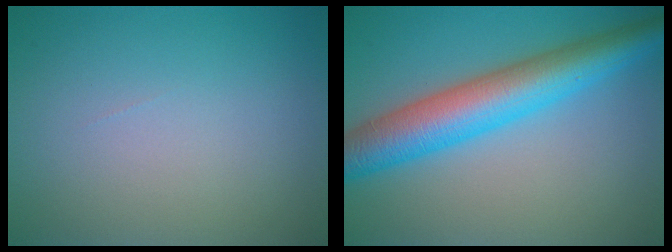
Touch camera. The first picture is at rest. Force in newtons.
{"total": 8.1, "press": 8.1, "slide": 0.1}